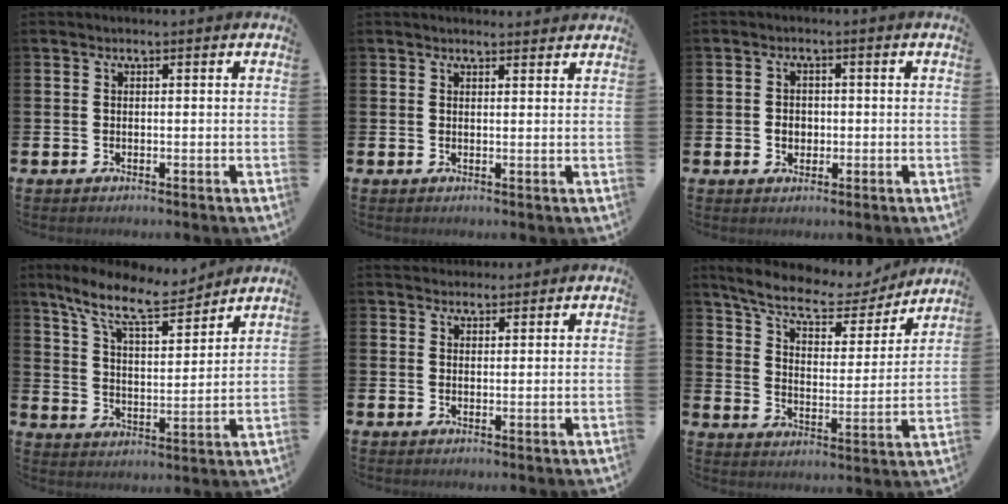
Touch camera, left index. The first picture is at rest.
{"total": 1.6, "force": [1.6, 0.3, 0.1], "torque": [0.004, -0.004, 0.028]}
{"total": 2.2, "force": [-0.3, 1.9, 1.1], "torque": [-0.002, -0.002, -0.013]}
{"total": 10.3, "force": [8.9, 2.3, 4.5], "torque": [-0.111, -0.045, 0.160]}
{"total": 2.3, "force": [2.1, 0.8, -0.2], "torque": [0.012, -0.009, 0.037]}
{"total": 8.6, "force": [7.5, 2.4, 3.3], "torque": [-0.084, -0.053, 0.124]}